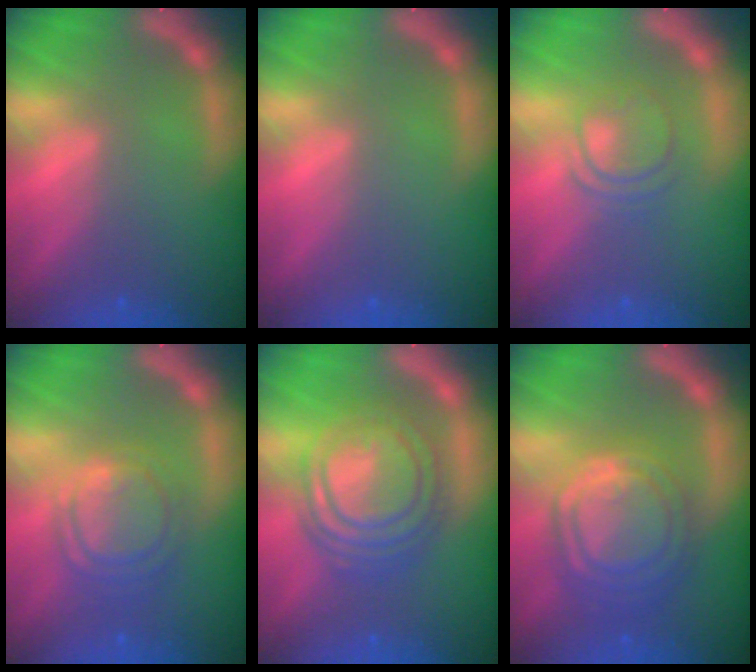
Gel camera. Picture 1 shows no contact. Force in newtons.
{"total": 0.0}
{"total": 3.5}
{"total": 6.1}
{"total": 10.0}
{"total": 10.0}